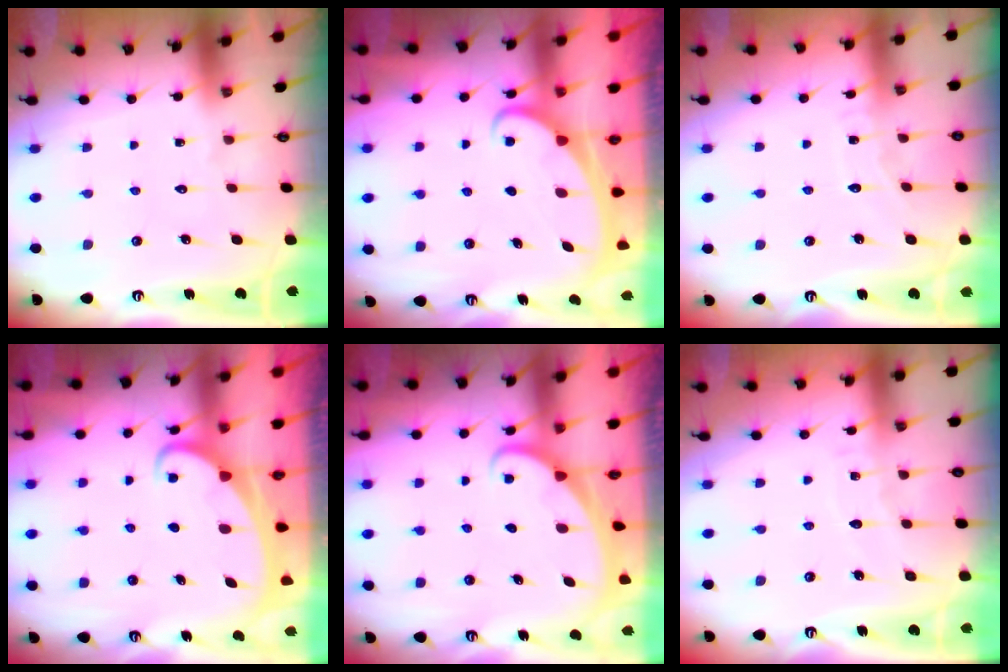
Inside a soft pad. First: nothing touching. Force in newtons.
{"total": 2.5, "press": 2.5, "slide": 0.3}
{"total": 5.0, "press": 5.0, "slide": 0.2}
{"total": 2.0, "press": 2.0, "slide": 0.2}
{"total": 1.7, "press": 1.7, "slide": 0.1}
{"total": 3.7, "press": 3.7, "slide": 0.2}